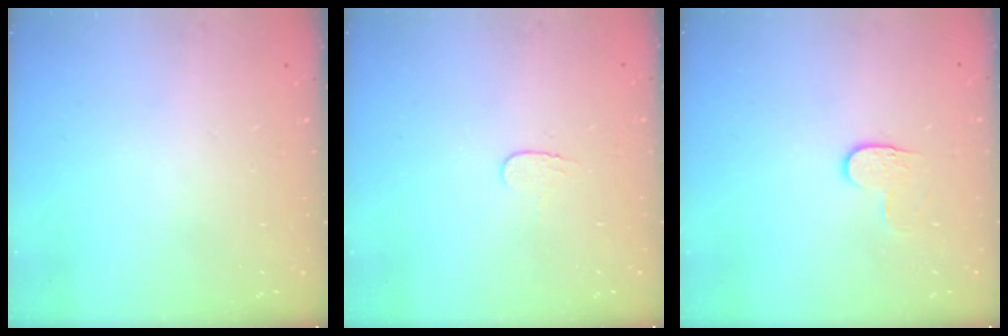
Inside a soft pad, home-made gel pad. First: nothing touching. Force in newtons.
{"total": 3.4, "press": 3.4, "slide": 0.4}
{"total": 3.4, "press": 3.4, "slide": 0.3}